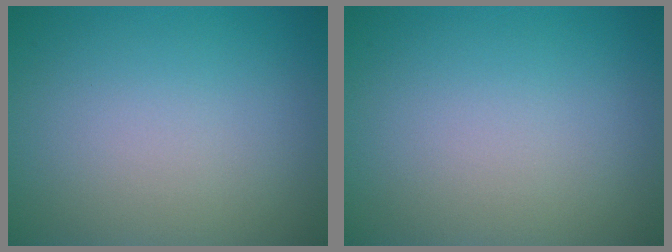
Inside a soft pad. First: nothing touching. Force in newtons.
{"total": 0.0}